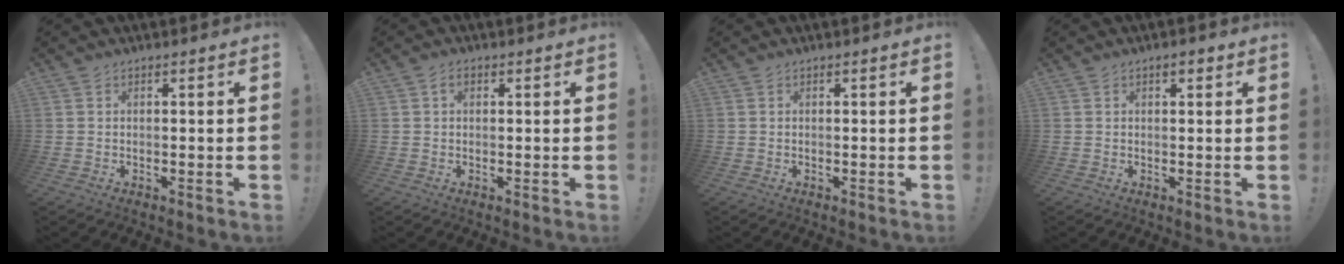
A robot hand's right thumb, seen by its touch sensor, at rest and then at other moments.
{"total": 1.9, "force": [0.7, 1.4, 1.1], "torque": [-0.020, 0.005, 0.012]}
{"total": 0.0}
{"total": 2.2, "force": [1.3, 1.0, 1.6], "torque": [-0.019, 0.001, 0.019]}